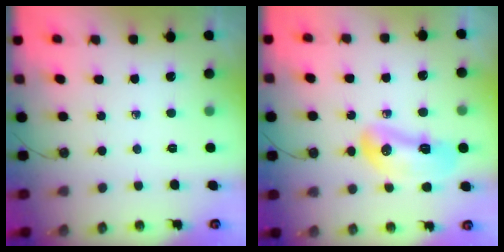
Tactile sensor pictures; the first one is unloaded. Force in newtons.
{"total": 14.8, "press": 12.3, "slide": 8.2}